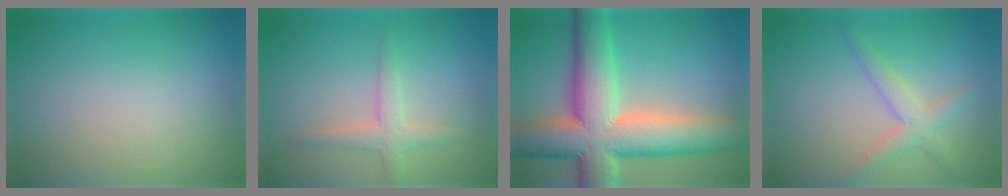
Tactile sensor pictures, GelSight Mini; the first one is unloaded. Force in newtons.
{"total": 2.2, "press": 2.2, "slide": 0.1}
{"total": 13.4, "press": 13.4, "slide": 0.9}
{"total": 2.7, "press": 2.7, "slide": 0.1}